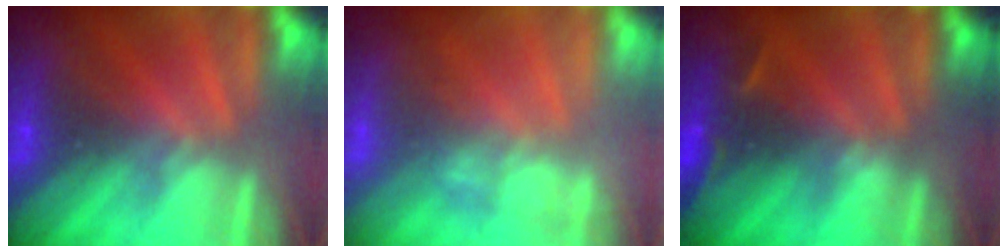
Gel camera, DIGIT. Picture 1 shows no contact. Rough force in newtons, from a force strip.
{"total": 2.7}
{"total": 3.4}